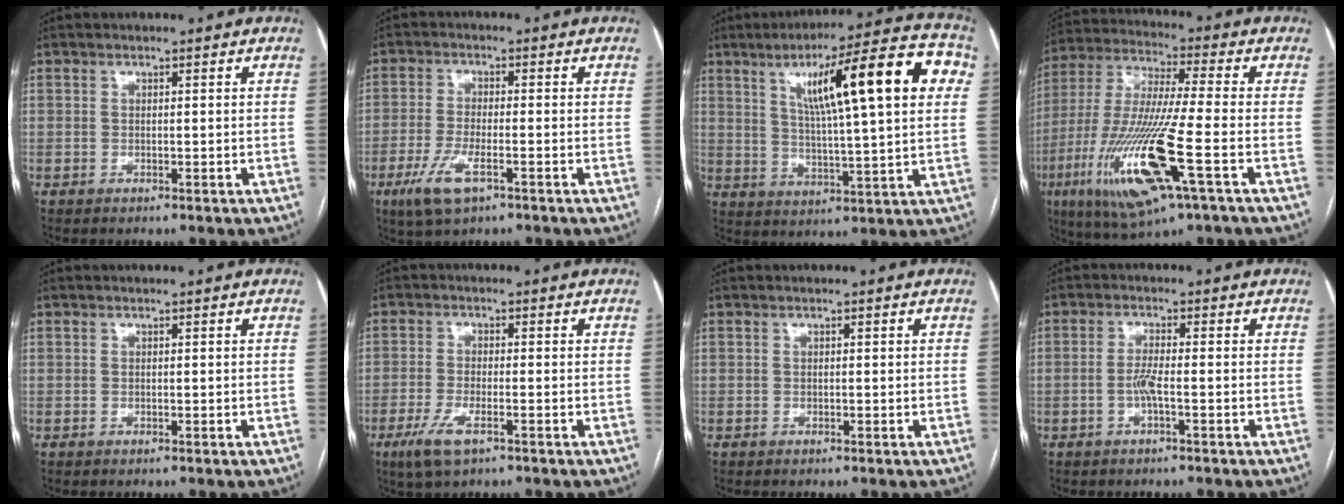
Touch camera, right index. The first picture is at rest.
{"total": 6.5, "force": [-3.3, 1.7, 5.3], "torque": [-0.115, -0.012, -0.059]}
{"total": 19.6, "force": [6.2, 2.0, 18.4], "torque": [-0.264, 0.032, 0.087]}
{"total": 18.6, "force": [-6.7, 1.3, 17.3], "torque": [-0.376, -0.034, -0.123]}
{"total": 0.0}
{"total": 5.2, "force": [-2.9, 1.3, 4.1], "torque": [-0.091, -0.009, -0.052]}
{"total": 0.0}
{"total": 2.6, "force": [-0.8, 0.1, 2.4], "torque": [-0.052, -0.001, -0.017]}